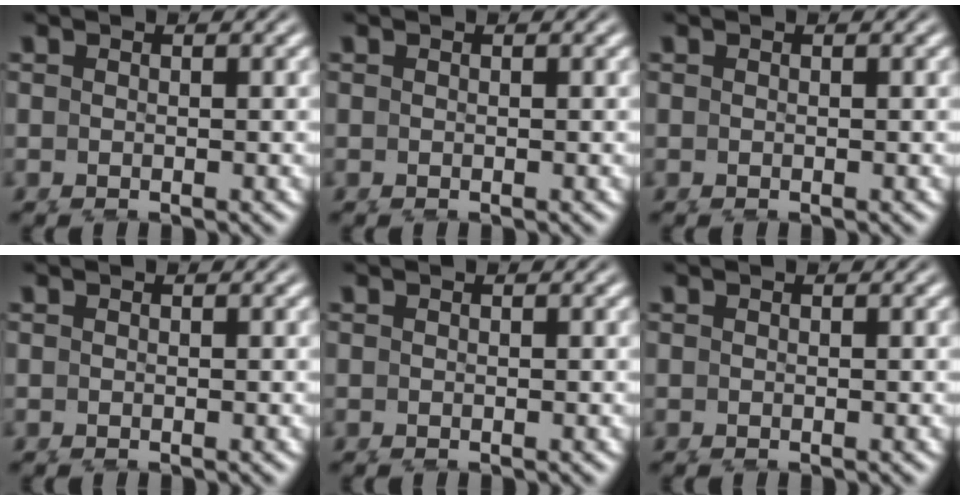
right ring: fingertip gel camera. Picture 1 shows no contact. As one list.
[{"total": 0.0}, {"total": 0.0}, {"total": 0.0}, {"total": 0.0}, {"total": 0.0}]